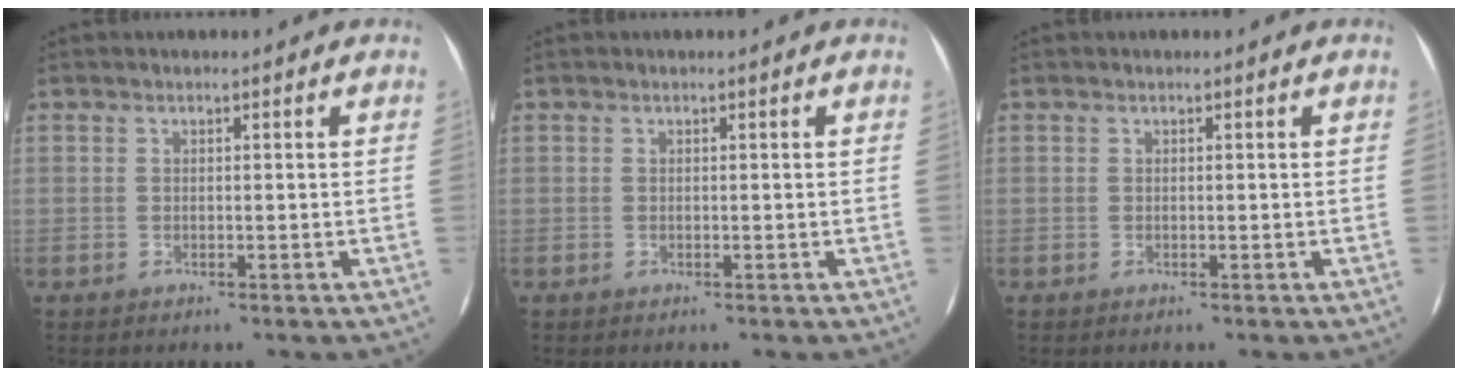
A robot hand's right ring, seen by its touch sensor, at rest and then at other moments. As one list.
[{"total": 0.0}, {"total": 0.0}]